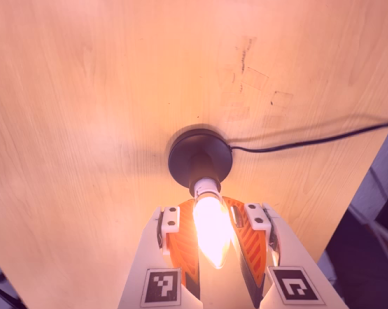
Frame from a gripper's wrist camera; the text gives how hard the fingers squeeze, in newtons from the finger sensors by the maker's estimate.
{"total": 18.4, "left": 15.7, "right": 21.0}